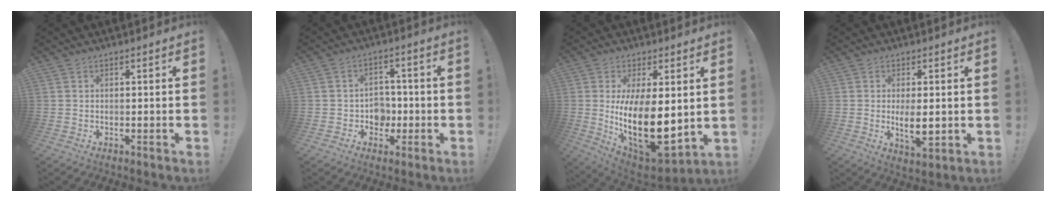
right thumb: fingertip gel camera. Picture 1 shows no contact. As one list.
[{"total": 6.6, "force": [-0.7, 6.1, 2.5], "torque": [-0.034, 0.004, -0.008]}, {"total": 21.1, "force": [0.0, 9.9, 18.6], "torque": [-0.319, -0.034, 0.019]}, {"total": 7.1, "force": [0.1, 2.5, 6.6], "torque": [-0.116, -0.014, 0.001]}]